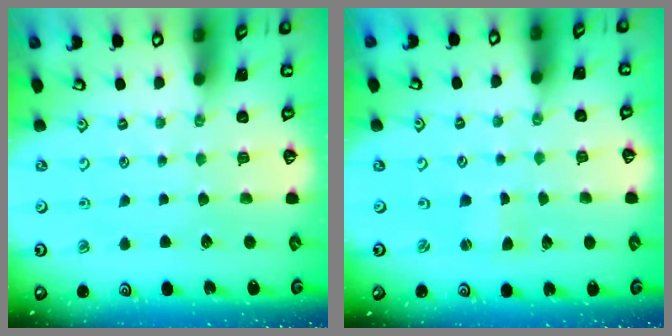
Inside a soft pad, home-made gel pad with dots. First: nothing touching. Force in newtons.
{"total": 0.0}